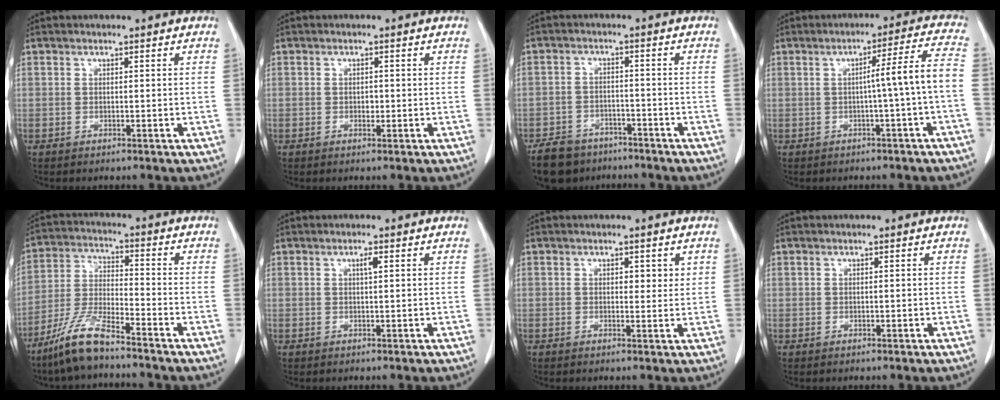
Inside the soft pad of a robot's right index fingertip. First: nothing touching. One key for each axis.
{"total": 0.9, "fx": 0.0, "fy": 0.7, "fz": 0.6, "tx": -0.009, "ty": 0.003, "tz": 0.002}
{"total": 7.8, "fx": -6.1, "fy": 4.5, "fz": 1.9, "tx": -0.042, "ty": -0.002, "tz": -0.096}
{"total": 6.9, "fx": -1.3, "fy": -1.3, "fz": 6.7, "tx": -0.093, "ty": 0.016, "tz": -0.017}
{"total": 9.0, "fx": -7.1, "fy": 1.0, "fz": 5.6, "tx": -0.126, "ty": -0.021, "tz": -0.141}
{"total": 1.2, "fx": 0.4, "fy": 0.1, "fz": 1.1, "tx": -0.022, "ty": 0.002, "tz": 0.007}
{"total": 2.2, "fx": 0.9, "fy": 1.3, "fz": 1.6, "tx": -0.015, "ty": -0.001, "tz": 0.010}
{"total": 0.0}